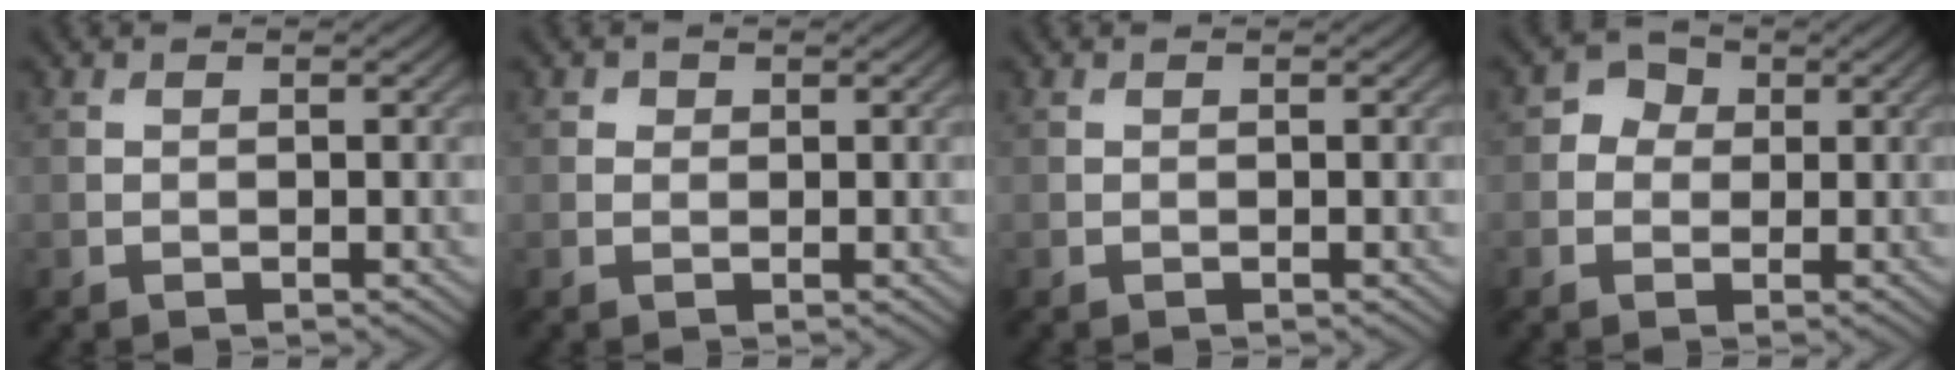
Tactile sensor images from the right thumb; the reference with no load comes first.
{"total": 0.8, "force": [0.3, 0.7, 0.2], "torque": [0.001, -0.003, 0.002]}
{"total": 0.0}
{"total": 2.6, "force": [0.2, 2.5, 0.9], "torque": [-0.013, 0.004, -0.003]}